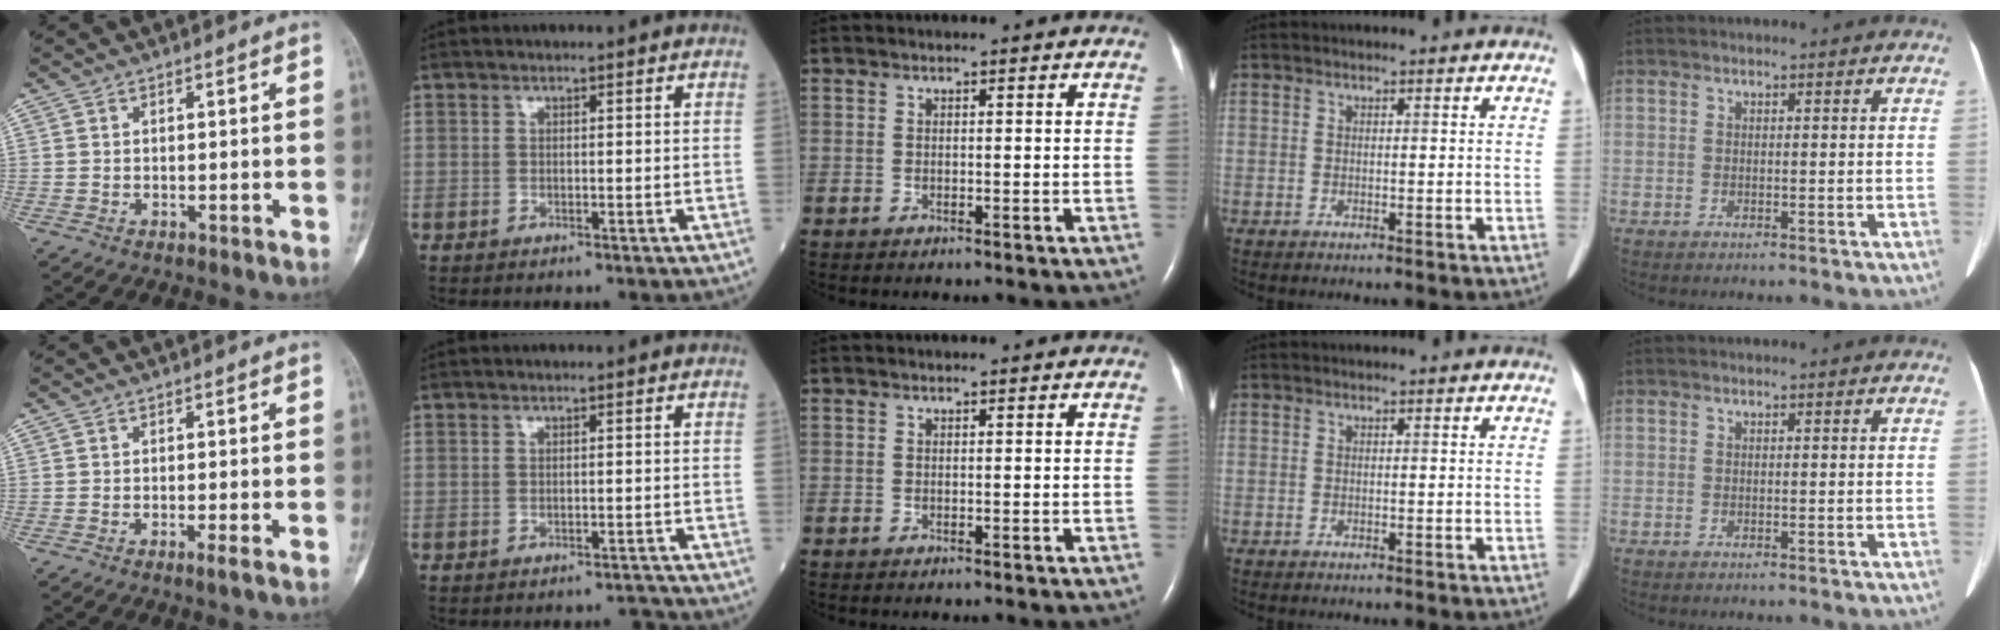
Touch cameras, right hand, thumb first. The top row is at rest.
{"thumb": {"total": 0.8, "force": [-0.4, -0.2, 0.7], "torque": [-0.019, -0.004, -0.009]}, "index": {"total": 0.9, "force": [-0.9, 0.0, -0.1], "torque": [0.006, -0.004, -0.009]}}